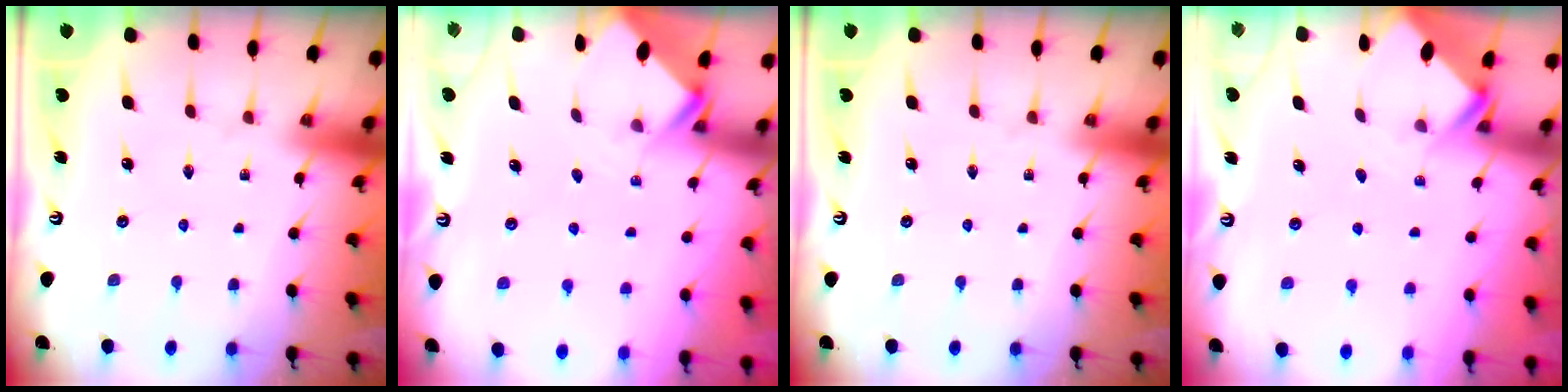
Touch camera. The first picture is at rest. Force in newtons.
{"total": 2.7, "press": 2.7, "slide": 0.2}
{"total": 0.0}
{"total": 2.5, "press": 2.5, "slide": 0.2}